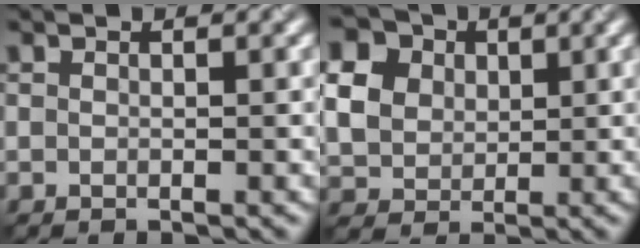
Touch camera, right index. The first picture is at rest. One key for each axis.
{"total": 10.1, "fx": 3.9, "fy": 8.3, "fz": 4.2, "tx": -0.134, "ty": 0.031, "tz": 0.080}